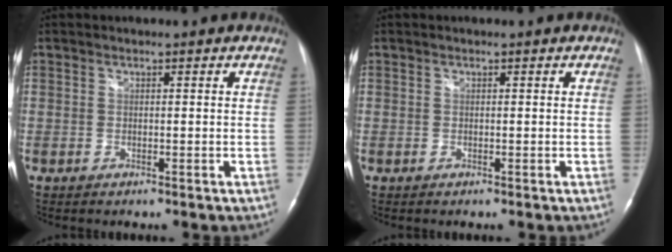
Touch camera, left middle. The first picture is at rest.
{"total": 0.0}